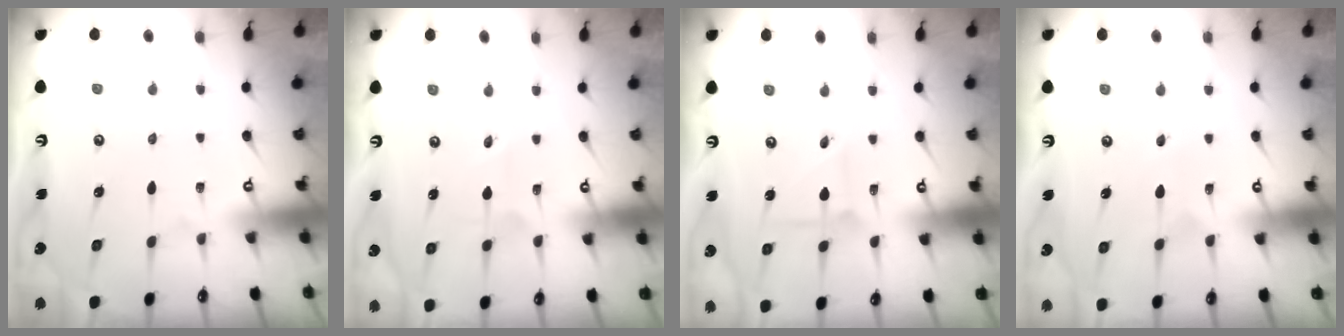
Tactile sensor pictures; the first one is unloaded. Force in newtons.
{"total": 2.8, "press": 2.8, "slide": 0.3}
{"total": 2.3, "press": 2.3, "slide": 0.3}
{"total": 4.3, "press": 4.2, "slide": 0.7}